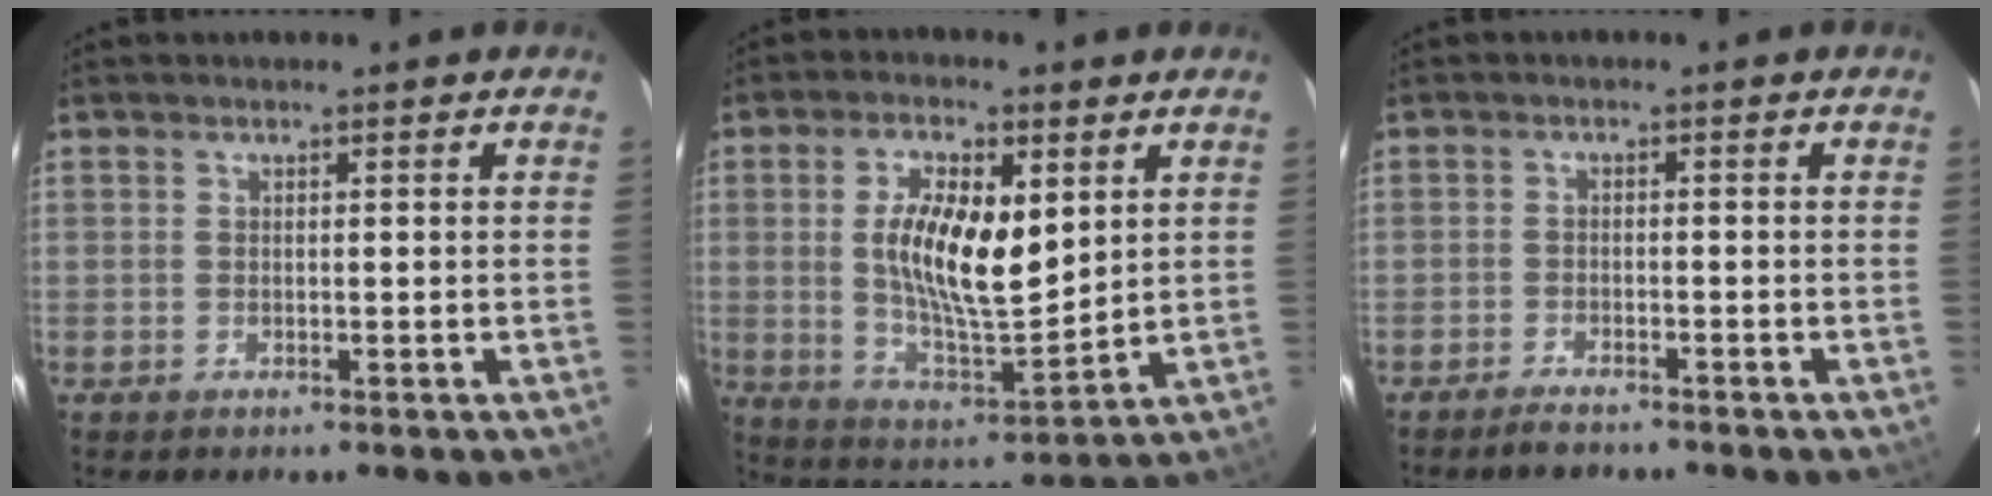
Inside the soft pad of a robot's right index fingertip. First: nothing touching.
{"total": 14.4, "force": [3.4, 5.3, 12.9], "torque": [-0.240, -0.004, 0.067]}
{"total": 3.2, "force": [-2.9, 0.5, 1.2], "torque": [-0.037, -0.004, -0.053]}